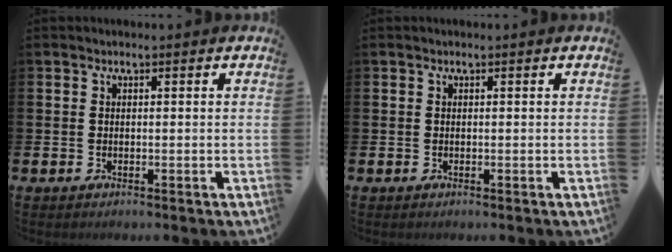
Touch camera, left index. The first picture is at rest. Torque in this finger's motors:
{"motor_torque": [-0.01, -0.01, 0.04, 0.00]}